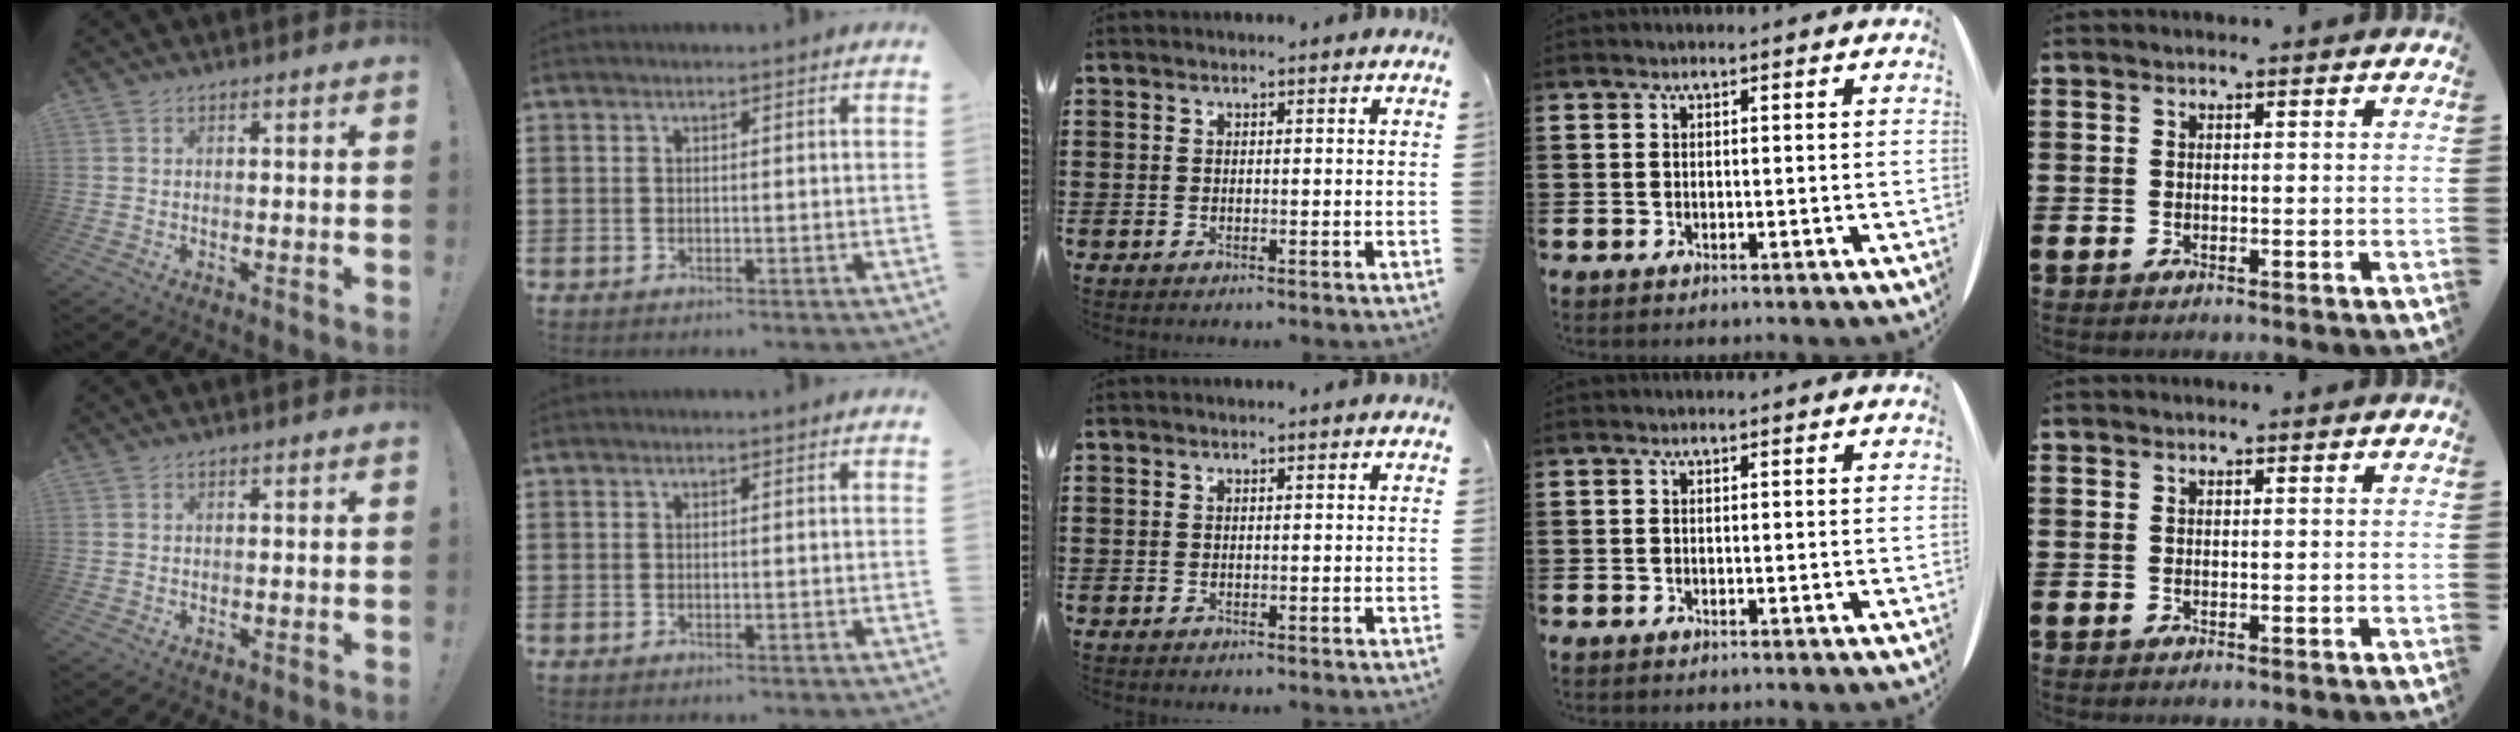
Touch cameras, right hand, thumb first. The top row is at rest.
{}